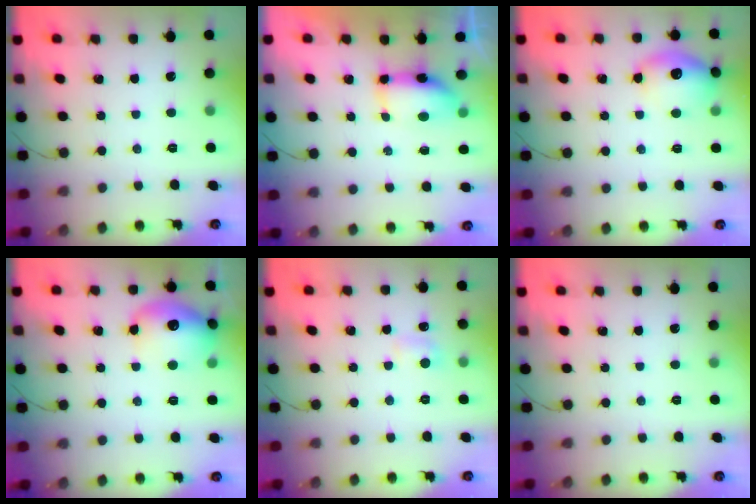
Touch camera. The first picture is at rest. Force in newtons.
{"total": 6.7, "press": 6.7, "slide": 0.5}
{"total": 13.7, "press": 13.7, "slide": 0.9}
{"total": 14.5, "press": 14.4, "slide": 1.5}
{"total": 5.7, "press": 5.4, "slide": 1.8}
{"total": 0.0}